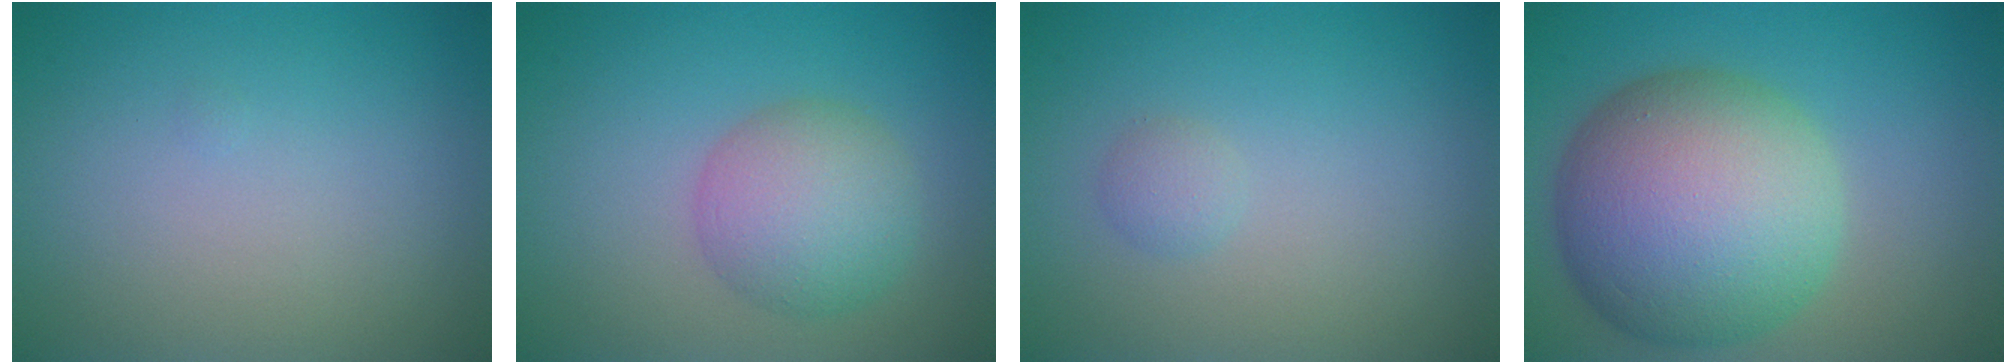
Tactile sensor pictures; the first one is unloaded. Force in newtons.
{"total": 5.0, "press": 5.0, "slide": 0.3}
{"total": 1.0, "press": 1.0, "slide": 0.1}
{"total": 13.0, "press": 13.0, "slide": 0.4}